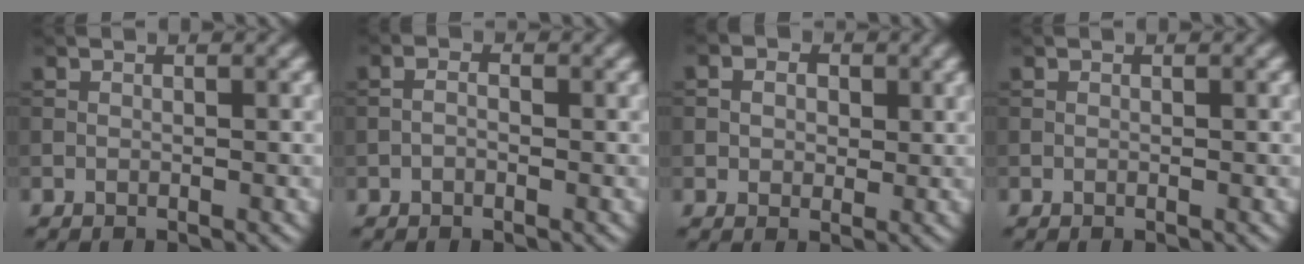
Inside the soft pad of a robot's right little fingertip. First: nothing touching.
{"total": 1.1, "force": [-0.4, 0.6, 0.8], "torque": [-0.013, -0.002, -0.014]}
{"total": 3.3, "force": [1.0, 2.6, 1.6], "torque": [-0.025, 0.004, -0.003]}
{"total": 0.0}